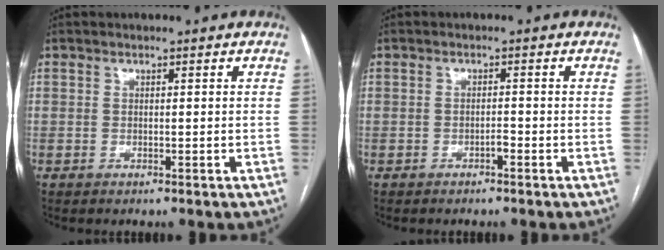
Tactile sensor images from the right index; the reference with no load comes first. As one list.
[{"total": 0.9, "force": [-0.7, 0.1, 0.6], "torque": [-0.010, 0.002, -0.011]}]